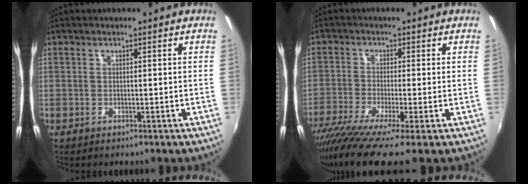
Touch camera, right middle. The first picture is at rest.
{"total": 8.5, "force": [-6.9, -0.9, 4.9], "torque": [-0.113, -0.038, -0.130]}